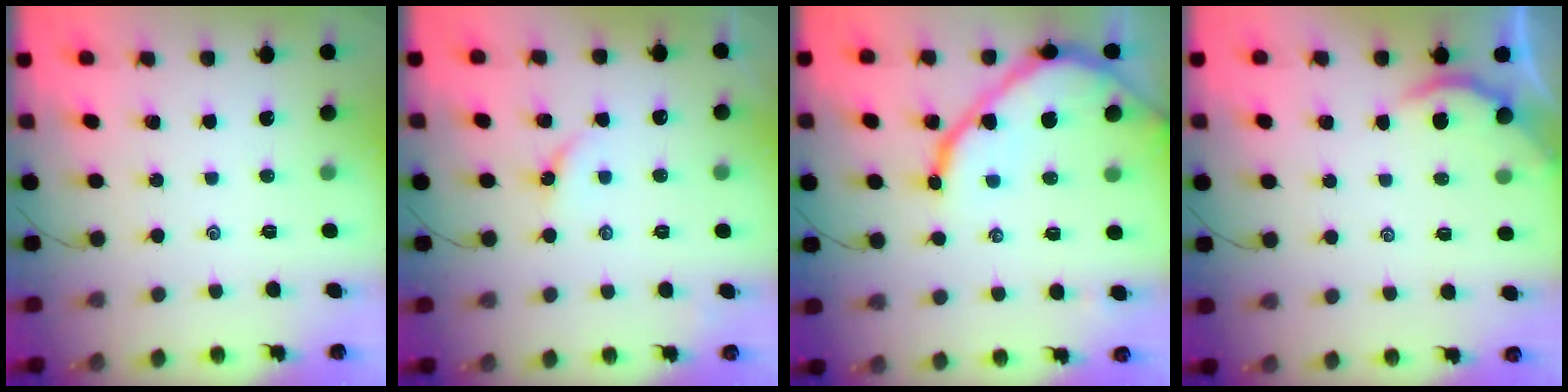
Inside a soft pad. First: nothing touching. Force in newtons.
{"total": 3.4, "press": 3.4, "slide": 0.6}
{"total": 13.7, "press": 13.7, "slide": 1.4}
{"total": 2.1, "press": 2.0, "slide": 0.4}